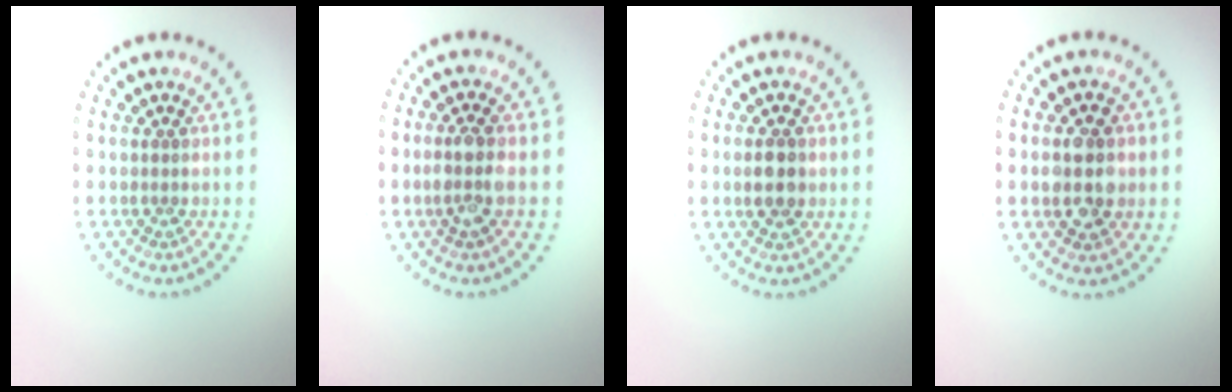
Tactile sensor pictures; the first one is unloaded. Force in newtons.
{"total": 2.4, "press": 2.1, "slide": 1.2}
{"total": 2.4, "press": 2.4, "slide": 0.1}
{"total": 4.0, "press": 4.0, "slide": 0.2}